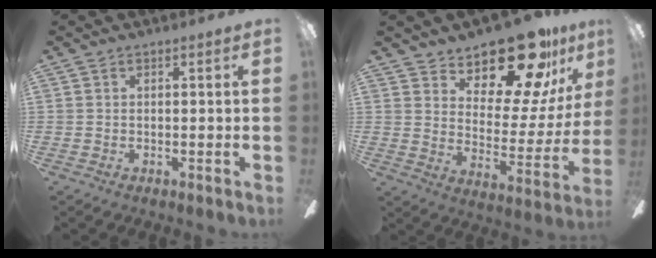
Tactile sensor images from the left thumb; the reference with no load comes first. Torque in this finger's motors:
{"motor_torque": [0.37, 0.41, 1.26, -1.51, 0.06]}